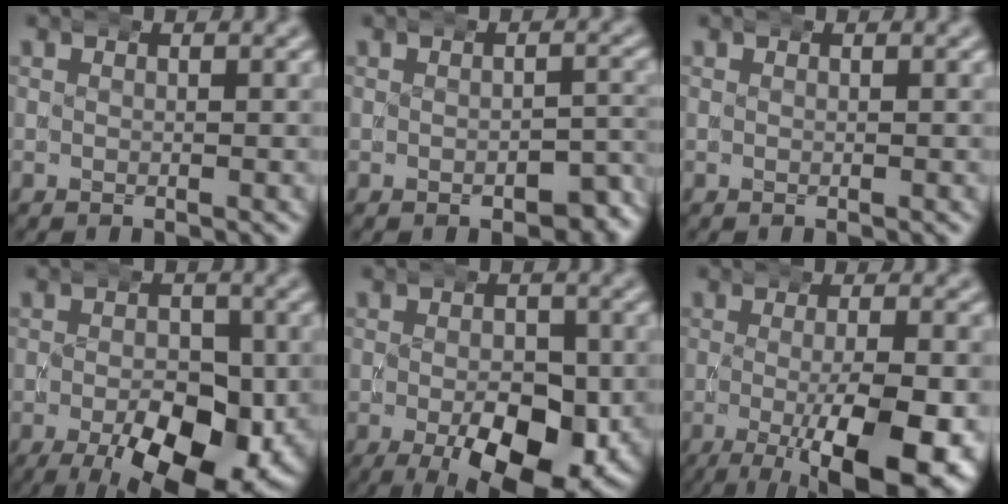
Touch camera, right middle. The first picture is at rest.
{"total": 3.1, "force": [-2.2, 1.4, 1.7], "torque": [-0.020, -0.004, -0.033]}
{"total": 0.0}
{"total": 11.9, "force": [-4.2, 6.1, 9.3], "torque": [-0.143, -0.040, -0.046]}
{"total": 10.6, "force": [-3.8, 5.2, 8.4], "torque": [-0.134, -0.041, -0.040]}
{"total": 10.7, "force": [-3.7, 3.4, 9.5], "torque": [-0.149, -0.024, -0.045]}